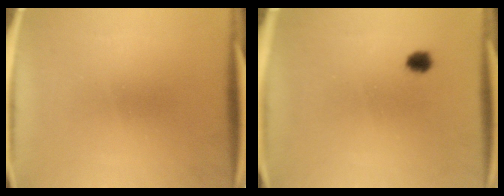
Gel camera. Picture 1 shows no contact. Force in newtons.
{"total": 2.1}